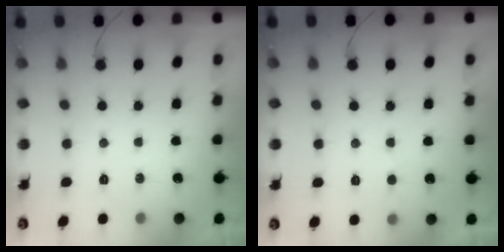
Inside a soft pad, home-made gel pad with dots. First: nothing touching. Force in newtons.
{"total": 2.2, "press": 2.2, "slide": 0.3}